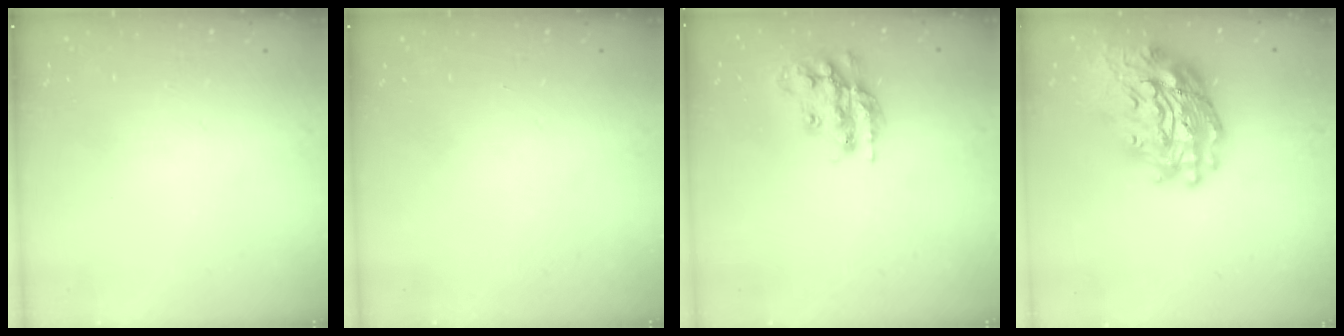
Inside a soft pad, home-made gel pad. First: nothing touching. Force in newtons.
{"total": 0.0}
{"total": 17.3, "press": 17.3, "slide": 1.4}
{"total": 24.3, "press": 24.2, "slide": 2.6}